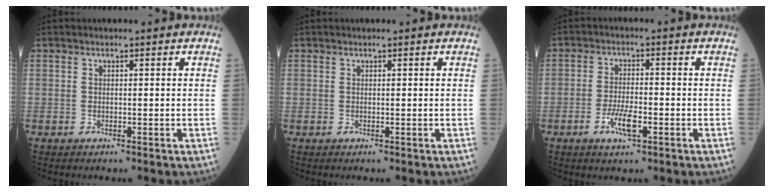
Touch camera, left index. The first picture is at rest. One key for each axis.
{"total": 0.0}
{"total": 4.4, "fx": -1.9, "fy": 0.9, "fz": 3.8, "tx": -0.074, "ty": -0.001, "tz": -0.035}